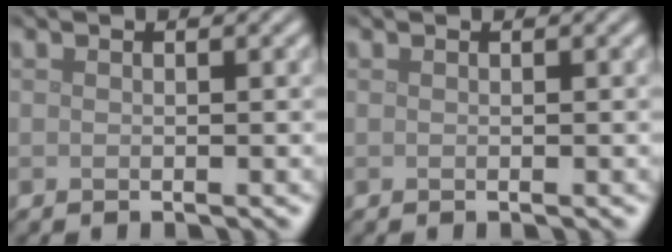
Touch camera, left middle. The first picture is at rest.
{"total": 0.0}